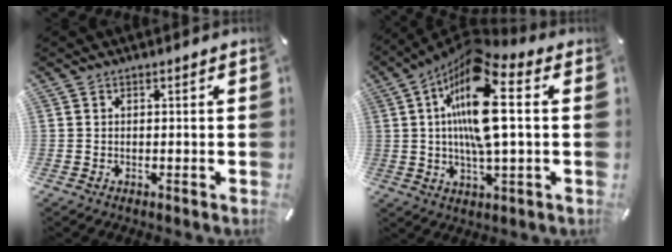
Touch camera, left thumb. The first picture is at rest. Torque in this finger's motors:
{"motor_torque": [2.62, 2.39, 1.98, -0.79, 0.49]}